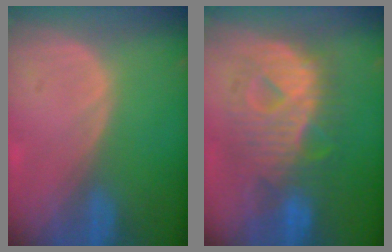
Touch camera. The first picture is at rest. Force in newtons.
{"total": 10.8, "press": 10.7, "slide": 0.9}